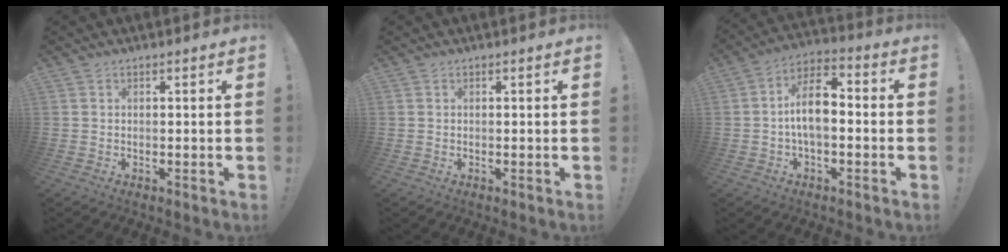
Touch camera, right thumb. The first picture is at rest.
{"total": 0.0}
{"total": 10.7, "force": [-1.0, 5.5, 9.1], "torque": [-0.171, 0.016, -0.014]}